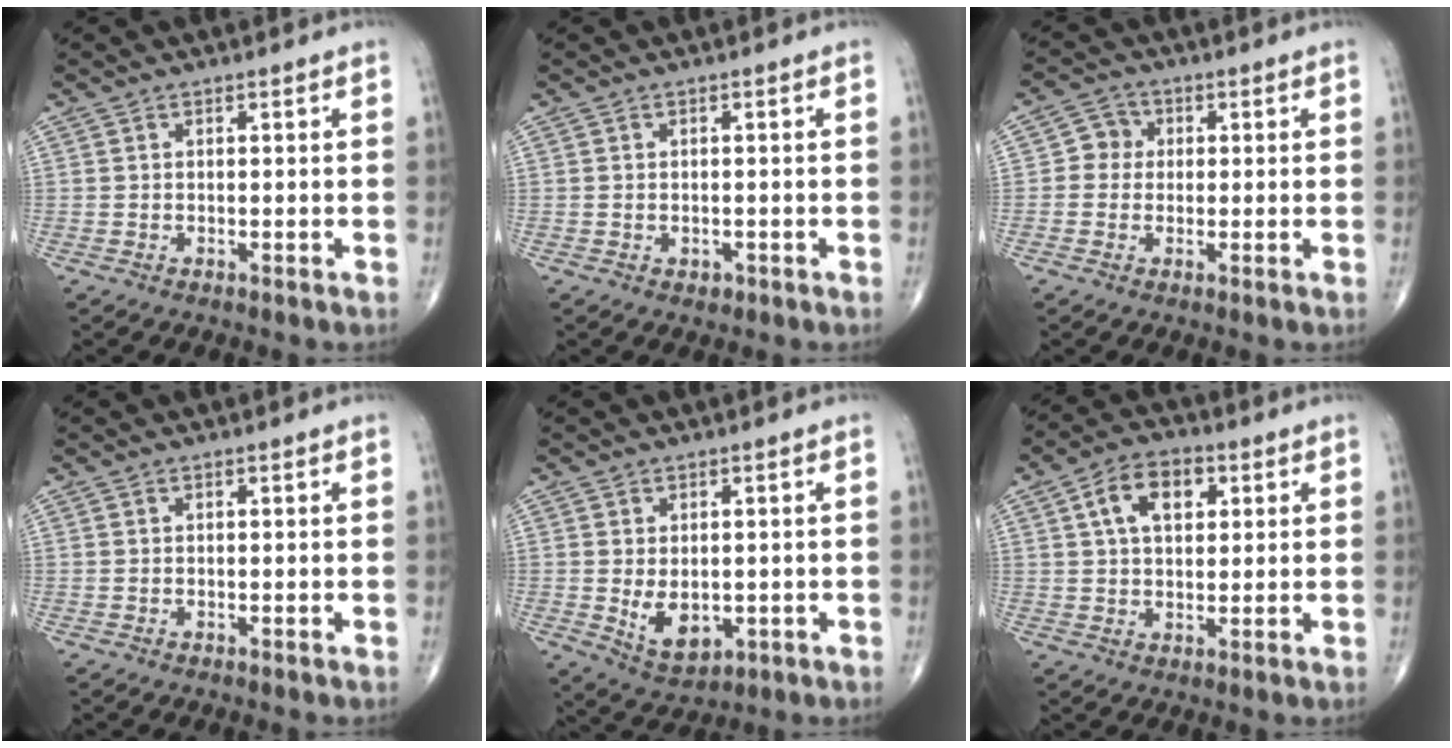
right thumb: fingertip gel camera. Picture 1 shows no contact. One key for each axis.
{"total": 1.3, "fx": -0.4, "fy": 1.0, "fz": 0.7, "tx": -0.006, "ty": 0.003, "tz": -0.002}
{"total": 3.9, "fx": 0.2, "fy": 3.7, "fz": 1.3, "tx": 0.005, "ty": 0.009, "tz": -0.006}
{"total": 0.0}
{"total": 6.9, "fx": -0.8, "fy": 4.5, "fz": 5.2, "tx": -0.067, "ty": -0.015, "tz": 0.003}
{"total": 9.0, "fx": 2.9, "fy": 5.6, "fz": 6.4, "tx": -0.088, "ty": 0.004, "tz": 0.043}